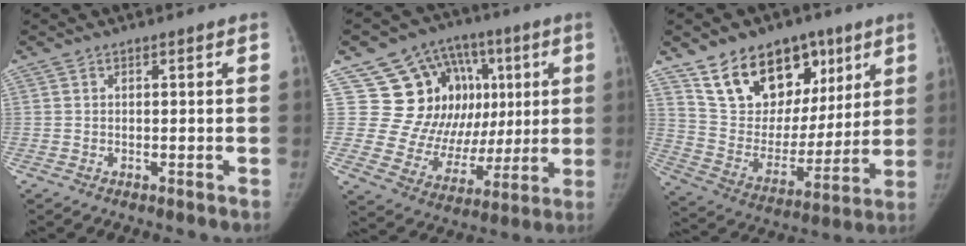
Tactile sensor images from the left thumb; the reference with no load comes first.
{"total": 20.0, "force": [5.2, 15.9, 10.8], "torque": [-0.102, 0.023, 0.105]}
{"total": 21.2, "force": [12.1, 13.9, 10.5], "torque": [-0.122, -0.036, 0.215]}